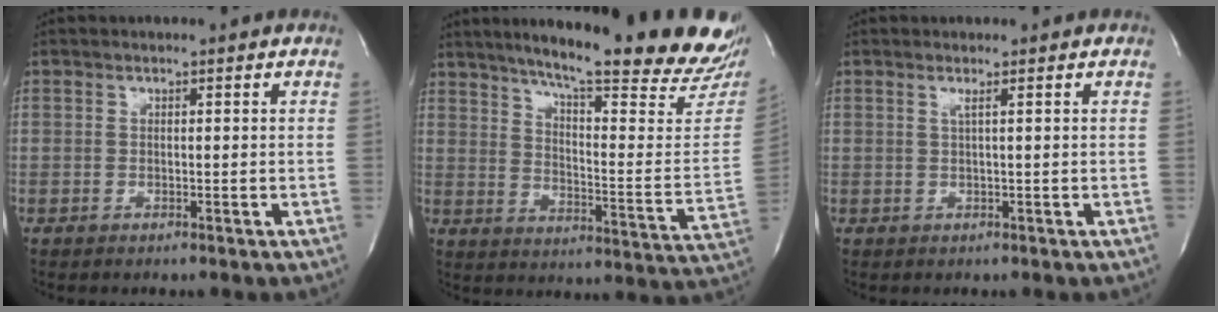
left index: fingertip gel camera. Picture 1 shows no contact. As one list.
[{"total": 27.7, "force": [22.8, 2.1, 15.6], "torque": [-0.213, -0.075, 0.291]}, {"total": 1.0, "force": [0.3, -0.4, 0.8], "torque": [-0.023, -0.004, 0.011]}]